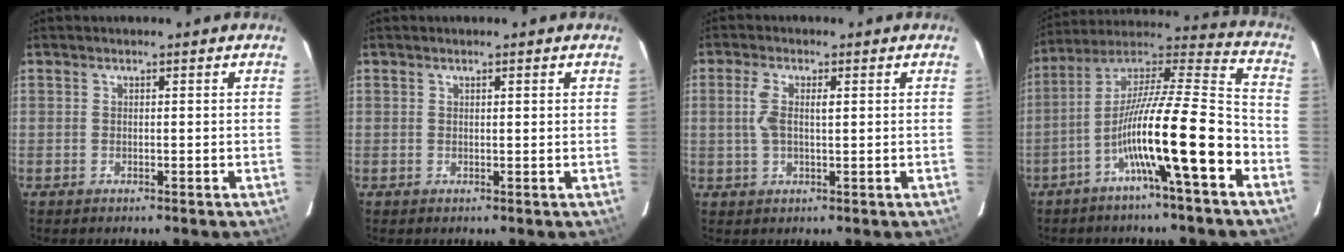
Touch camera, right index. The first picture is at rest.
{"total": 0.7, "force": [0.4, 0.0, 0.5], "torque": [-0.011, 0.004, 0.006]}
{"total": 4.0, "force": [0.8, 1.3, 3.8], "torque": [-0.084, 0.010, 0.016]}
{"total": 17.0, "force": [-7.1, 0.2, 15.5], "torque": [-0.269, 0.008, -0.125]}